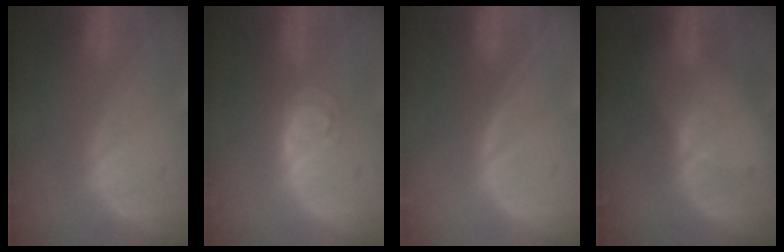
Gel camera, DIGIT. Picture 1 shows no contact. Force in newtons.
{"total": 4.6, "press": 4.0, "slide": 2.3}
{"total": 0.0}
{"total": 2.6, "press": 2.2, "slide": 1.4}